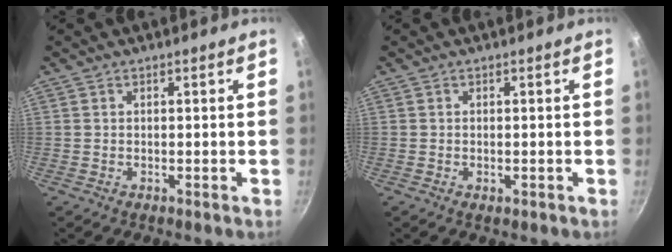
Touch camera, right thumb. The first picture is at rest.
{"total": 0.8, "force": [-0.2, 0.4, 0.7], "torque": [-0.010, 0.000, 0.000]}